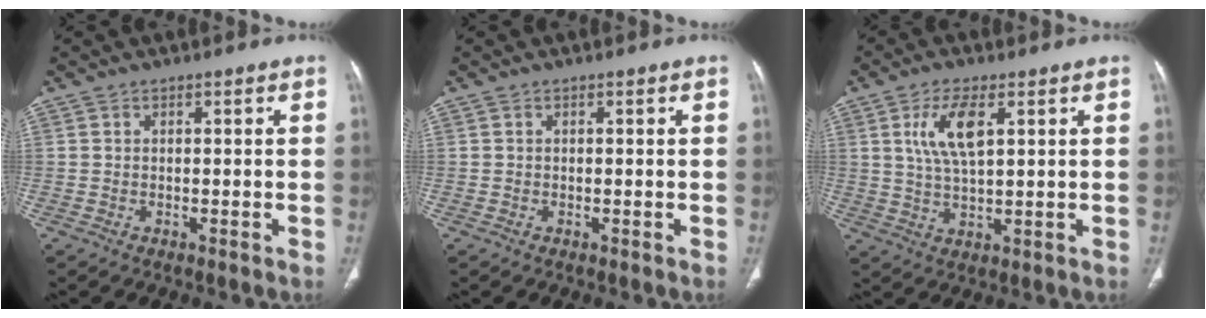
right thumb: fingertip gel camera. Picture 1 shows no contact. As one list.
[{"total": 0.0}, {"total": 8.0, "force": [2.7, 3.1, 6.8], "torque": [-0.135, -0.008, 0.057]}]